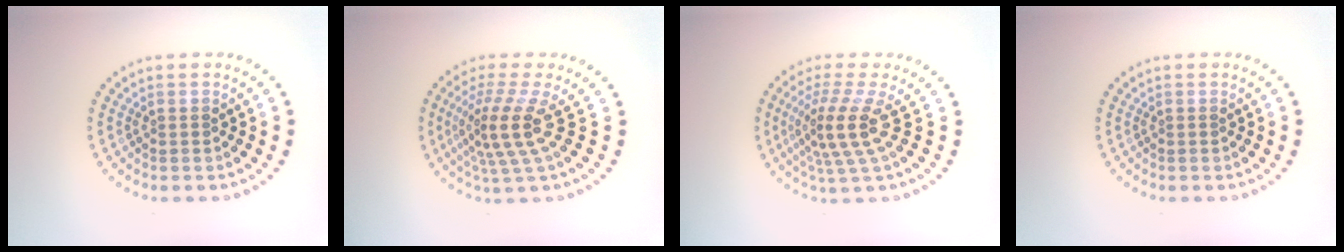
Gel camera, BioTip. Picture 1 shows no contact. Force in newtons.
{"total": 4.3, "press": 3.0, "slide": 3.1}
{"total": 4.3, "press": 3.0, "slide": 3.1}
{"total": 0.0}